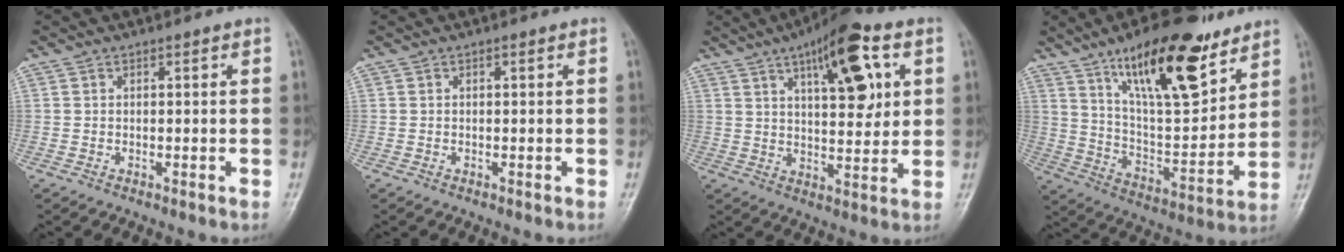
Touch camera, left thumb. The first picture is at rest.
{"total": 0.0}
{"total": 15.0, "force": [6.1, 5.6, 12.6], "torque": [-0.161, -0.013, 0.088]}
{"total": 21.7, "force": [13.2, 7.5, 15.4], "torque": [-0.213, -0.066, 0.230]}